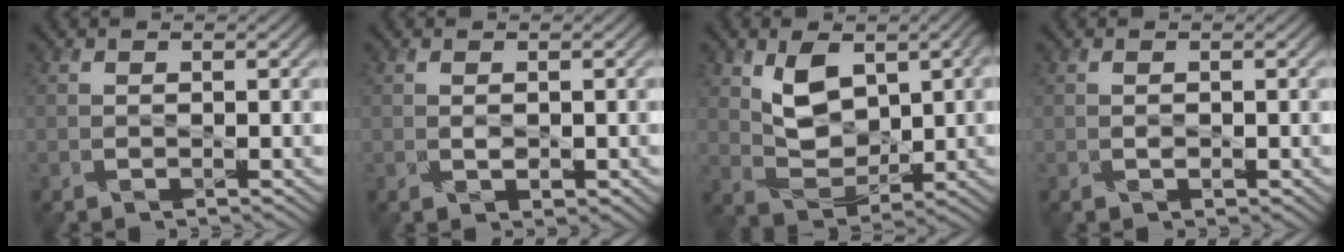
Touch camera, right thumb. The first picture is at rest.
{"total": 1.3, "force": [-0.2, 0.8, 1.1], "torque": [-0.022, -0.001, -0.001]}
{"total": 7.4, "force": [2.8, 4.4, 5.2], "torque": [-0.099, -0.005, 0.053]}
{"total": 0.7, "force": [-0.2, 0.4, 0.5], "torque": [-0.011, 0.001, -0.003]}